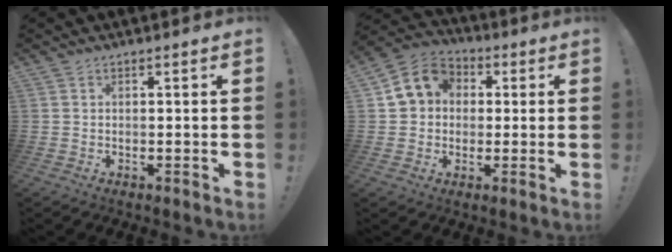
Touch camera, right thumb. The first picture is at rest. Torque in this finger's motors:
{"motor_torque": [-0.05, 0.91, 0.01, 0.12, 0.21]}